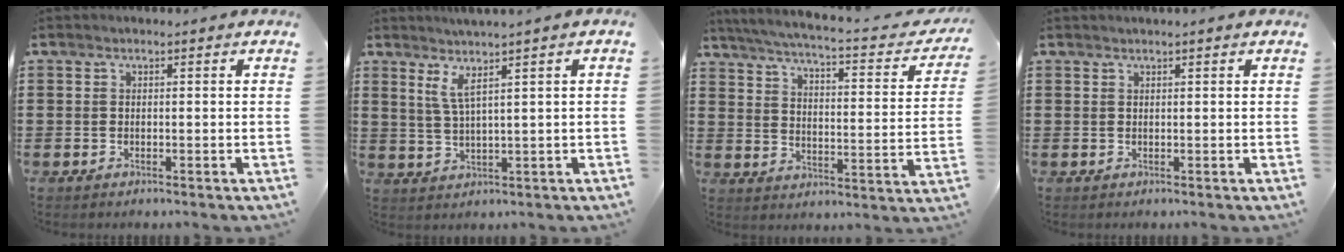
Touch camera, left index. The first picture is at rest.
{"total": 3.6, "force": [1.7, -0.3, 3.2], "torque": [-0.075, -0.007, 0.025]}
{"total": 4.3, "force": [3.5, -0.3, 2.4], "torque": [-0.066, -0.034, 0.049]}
{"total": 0.7, "force": [0.5, -0.1, 0.4], "torque": [-0.007, -0.003, 0.011]}